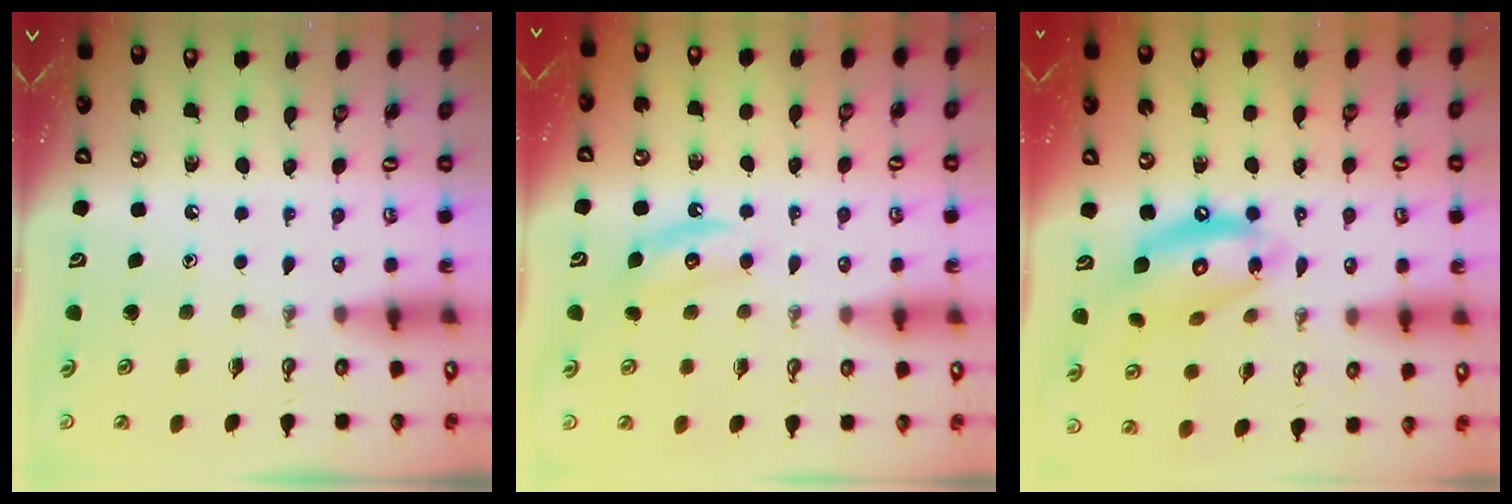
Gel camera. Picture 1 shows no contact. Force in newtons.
{"total": 4.8, "press": 4.7, "slide": 0.8}
{"total": 14.3, "press": 14.2, "slide": 1.2}